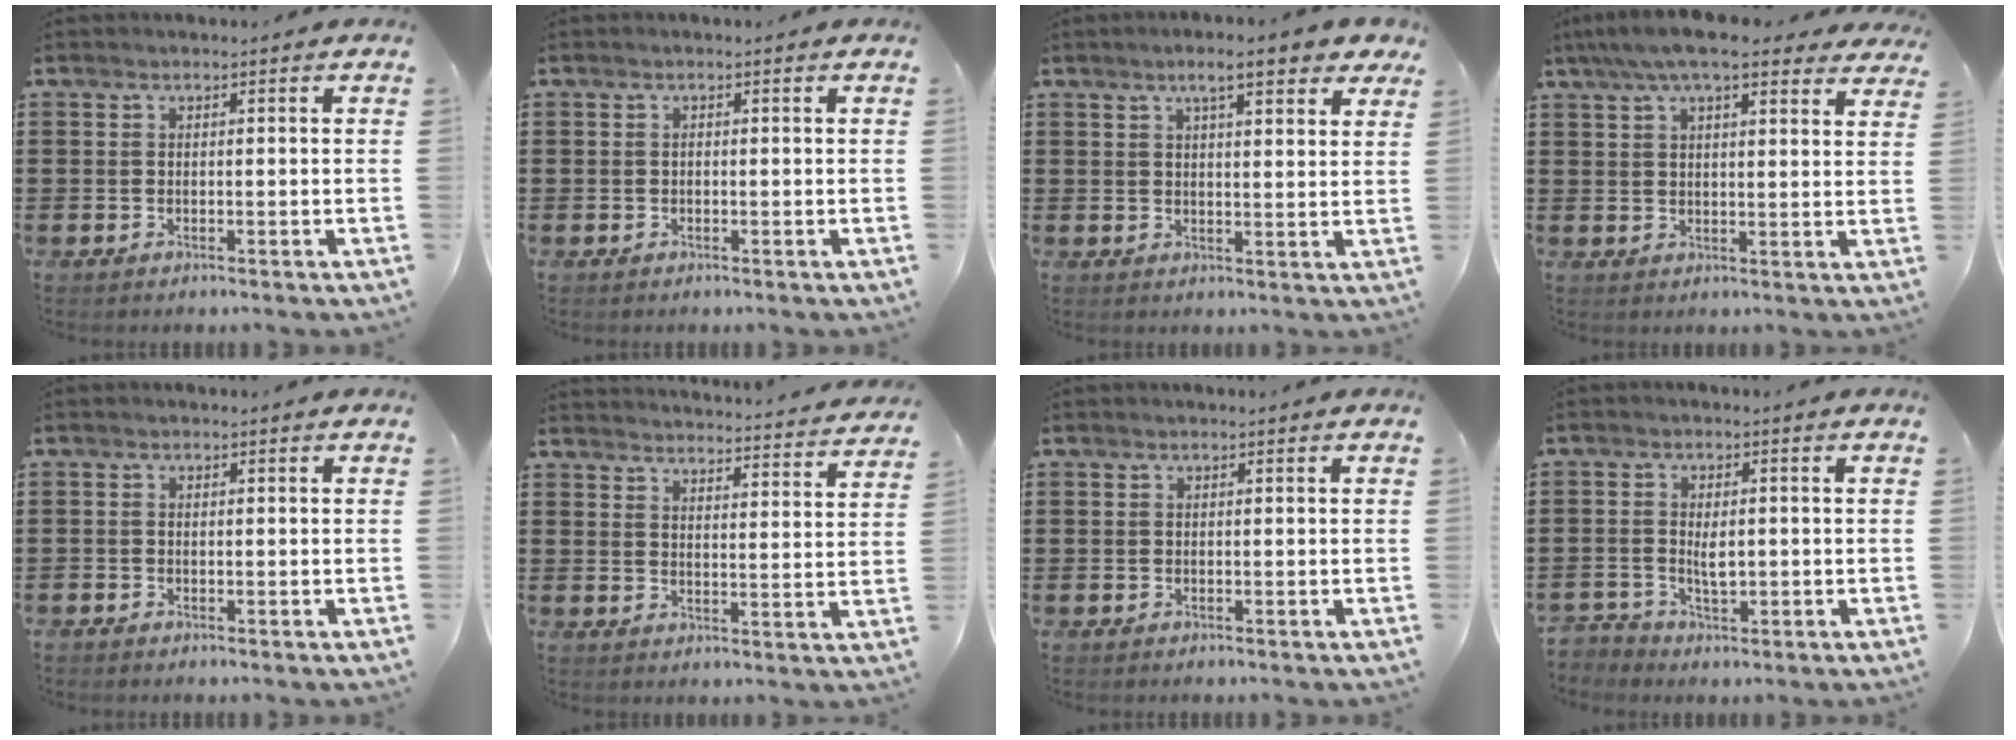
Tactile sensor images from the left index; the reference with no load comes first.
{"total": 0.0}
{"total": 6.1, "force": [4.3, 1.0, 4.1], "torque": [-0.075, 0.000, 0.071]}
{"total": 7.6, "force": [6.1, 1.5, 4.2], "torque": [-0.097, -0.008, 0.112]}
{"total": 0.6, "force": [-0.5, 0.3, -0.1], "torque": [-0.001, 0.000, -0.011]}
{"total": 3.6, "force": [3.6, -0.4, 0.0], "torque": [-0.010, -0.036, 0.057]}
{"total": 0.0}
{"total": 2.4, "force": [-0.5, 1.6, 1.7], "torque": [-0.036, 0.003, -0.012]}